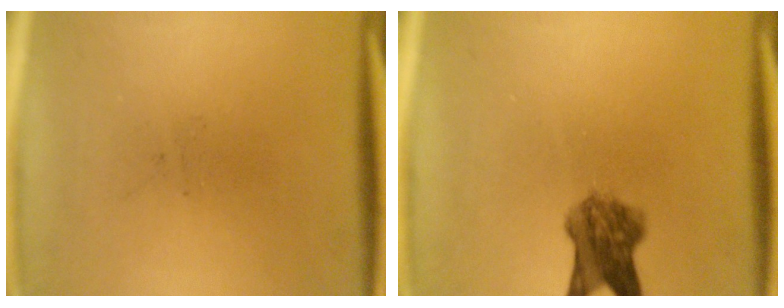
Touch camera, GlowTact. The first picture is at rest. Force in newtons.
{"total": 5.9}